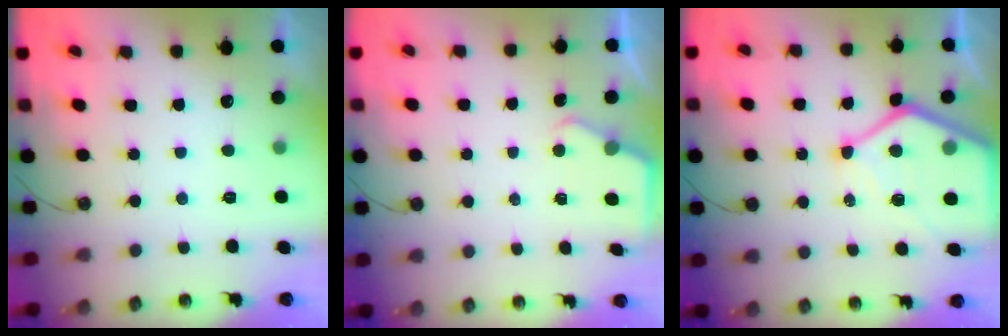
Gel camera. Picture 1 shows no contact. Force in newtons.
{"total": 2.9, "press": 2.8, "slide": 0.4}
{"total": 15.7, "press": 15.6, "slide": 1.7}